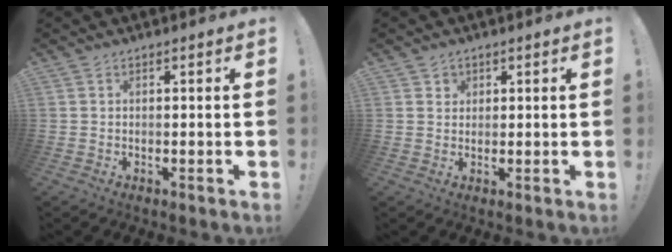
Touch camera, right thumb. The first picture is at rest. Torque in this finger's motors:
{"motor_torque": [0.02, -0.44, 0.21, 0.01, 0.11]}